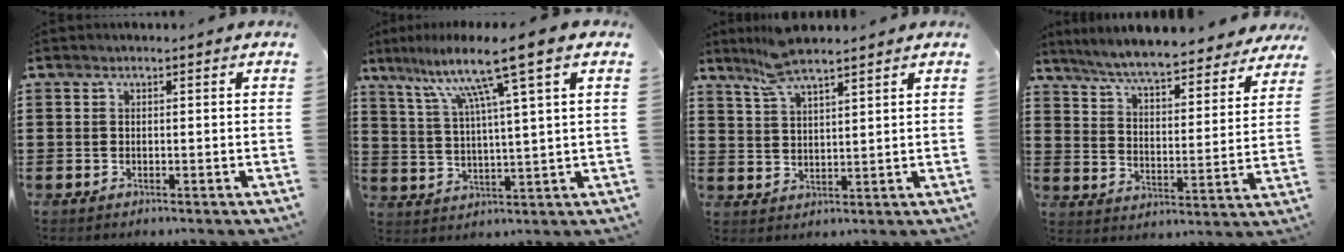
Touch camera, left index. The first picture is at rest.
{"total": 10.5, "force": [6.7, -0.4, 8.1], "torque": [-0.176, -0.019, 0.106]}
{"total": 6.3, "force": [5.3, 0.9, 3.2], "torque": [-0.078, -0.006, 0.098]}
{"total": 6.7, "force": [6.3, -0.2, 2.3], "torque": [-0.072, -0.042, 0.108]}